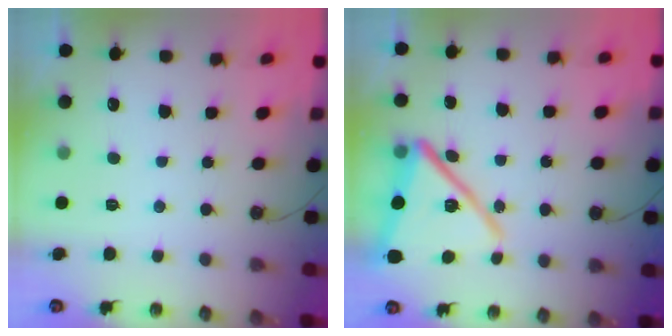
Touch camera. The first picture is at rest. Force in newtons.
{"total": 19.4, "press": 19.4, "slide": 1.4}